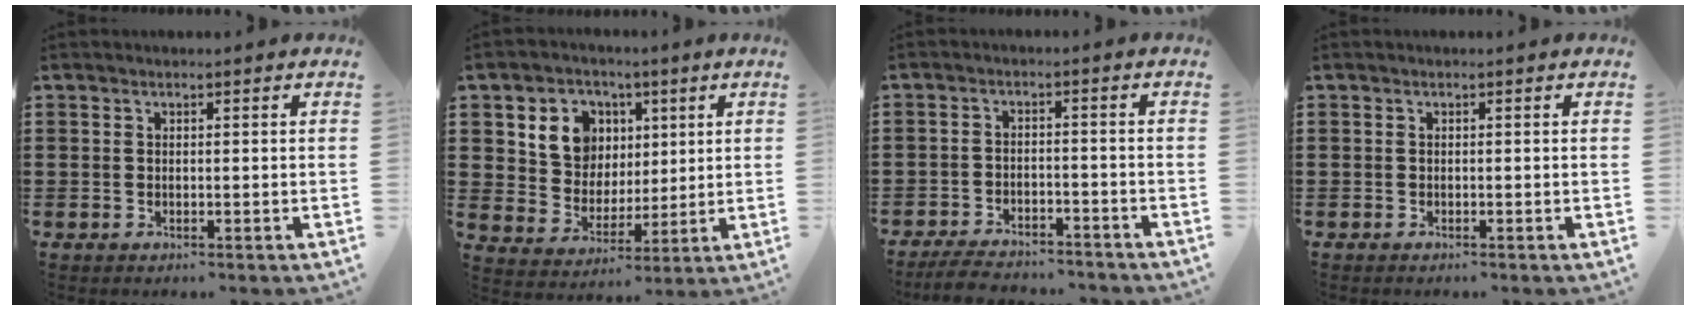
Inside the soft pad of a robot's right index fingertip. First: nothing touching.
{"total": 8.4, "force": [3.1, 7.4, 2.6], "torque": [-0.077, 0.009, 0.057]}
{"total": 4.1, "force": [-3.9, 0.6, 0.7], "torque": [-0.020, 0.004, -0.081]}
{"total": 0.0}